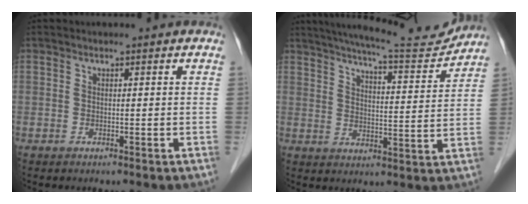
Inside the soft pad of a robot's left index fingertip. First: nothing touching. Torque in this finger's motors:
{"motor_torque": [0.75, -0.85, 0.24, 0.06]}